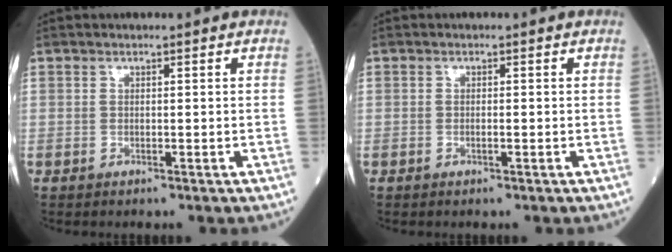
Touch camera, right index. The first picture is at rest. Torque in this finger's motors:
{"motor_torque": [-0.06, 0.03, -0.05, -0.01]}